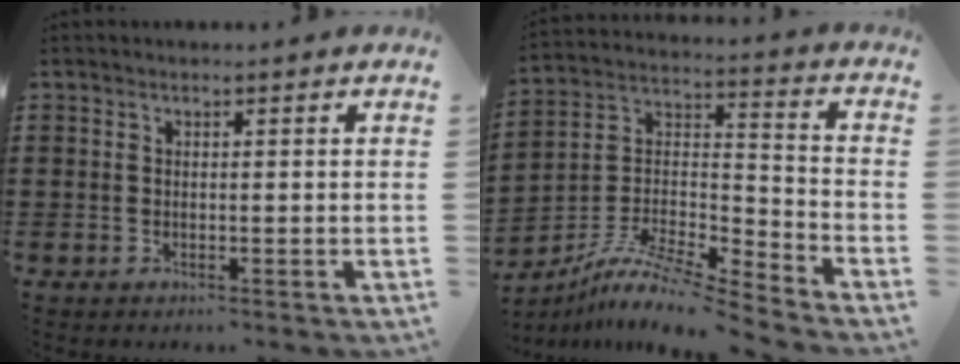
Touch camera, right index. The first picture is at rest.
{"total": 9.8, "force": [-8.5, 1.1, 4.8], "torque": [-0.105, 0.001, -0.175]}